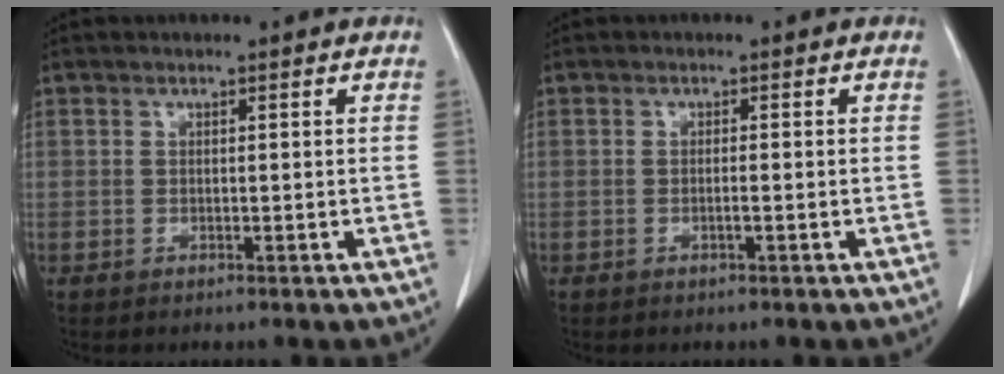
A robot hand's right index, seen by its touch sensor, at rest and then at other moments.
{"total": 0.9, "force": [-0.3, 0.0, 0.9], "torque": [-0.017, 0.000, -0.005]}